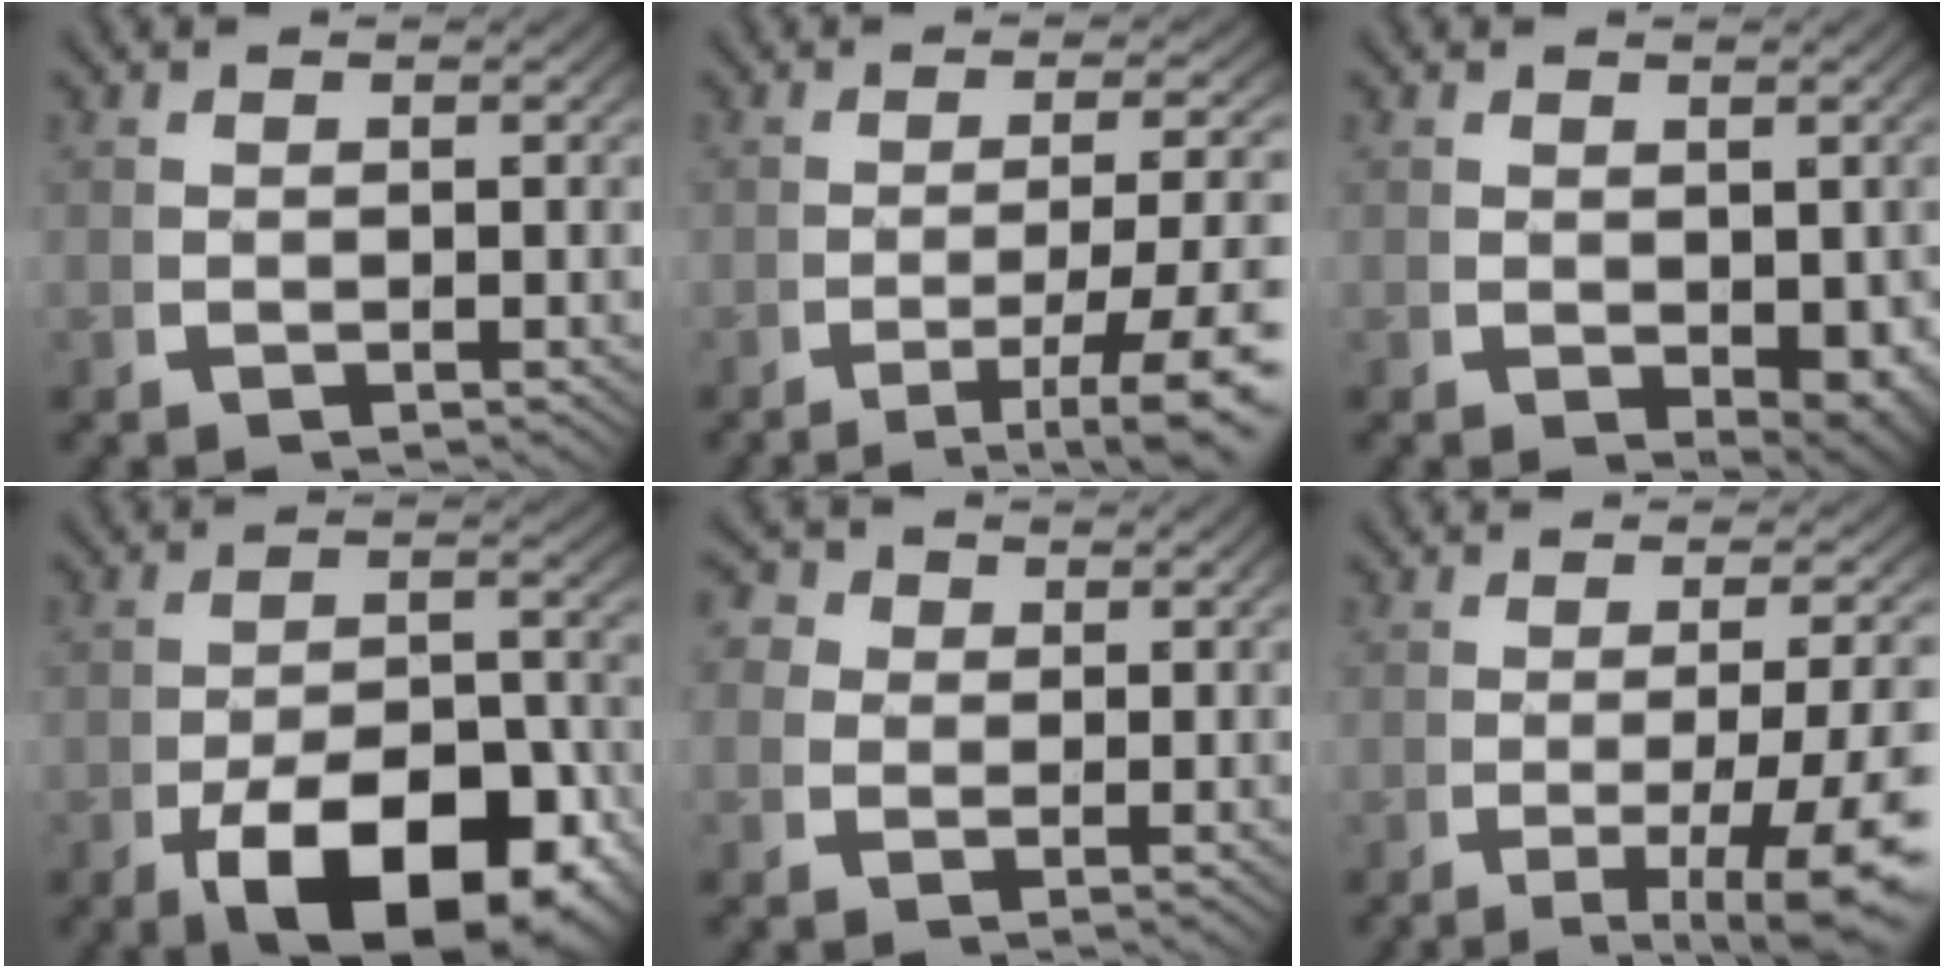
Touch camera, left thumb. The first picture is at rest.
{"total": 7.3, "force": [-3.7, 2.8, 5.7], "torque": [-0.088, -0.024, -0.038]}
{"total": 2.8, "force": [0.1, 1.7, 2.2], "torque": [-0.026, -0.019, 0.017]}
{"total": 11.1, "force": [-4.1, 5.9, 8.5], "torque": [-0.138, -0.048, -0.040]}
{"total": 3.6, "force": [1.1, 3.1, 1.4], "torque": [-0.031, 0.000, 0.008]}
{"total": 7.3, "force": [-2.9, 2.9, 6.1], "torque": [-0.094, -0.021, -0.029]}